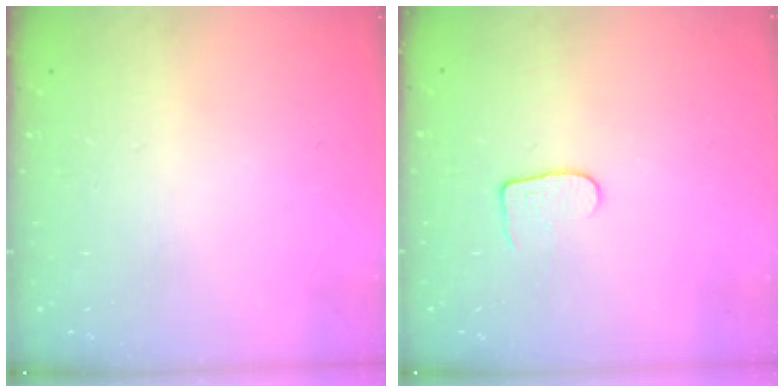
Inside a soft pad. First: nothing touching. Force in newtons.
{"total": 5.8, "press": 5.8, "slide": 0.6}